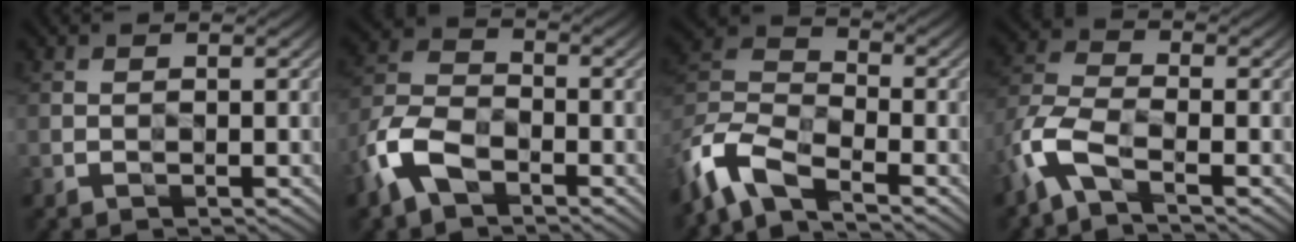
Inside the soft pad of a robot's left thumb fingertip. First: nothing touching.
{"total": 7.5, "force": [-4.3, 4.0, 4.7], "torque": [-0.120, 0.002, -0.102]}
{"total": 9.6, "force": [-7.3, 3.0, 5.5], "torque": [-0.133, -0.005, -0.166]}
{"total": 6.7, "force": [-4.0, 2.3, 4.9], "torque": [-0.127, -0.001, -0.102]}